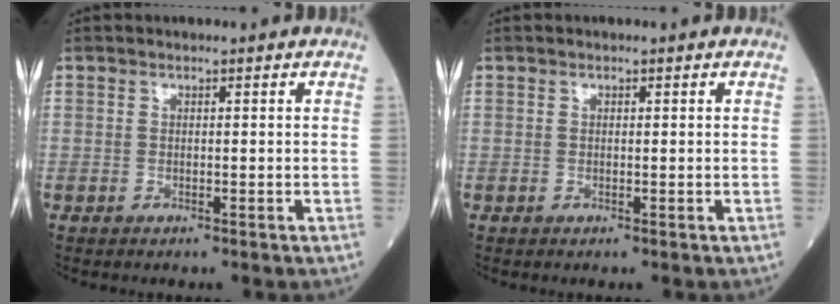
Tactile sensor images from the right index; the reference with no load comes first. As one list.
[{"total": 0.0}]